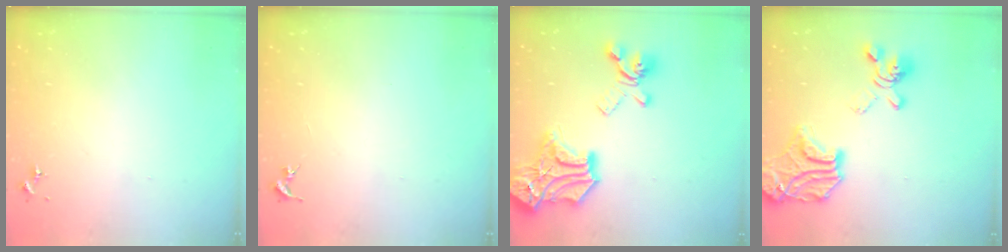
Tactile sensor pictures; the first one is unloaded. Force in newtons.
{"total": 0.0}
{"total": 24.6, "press": 24.6, "slide": 0.7}
{"total": 25.0, "press": 24.9, "slide": 2.6}